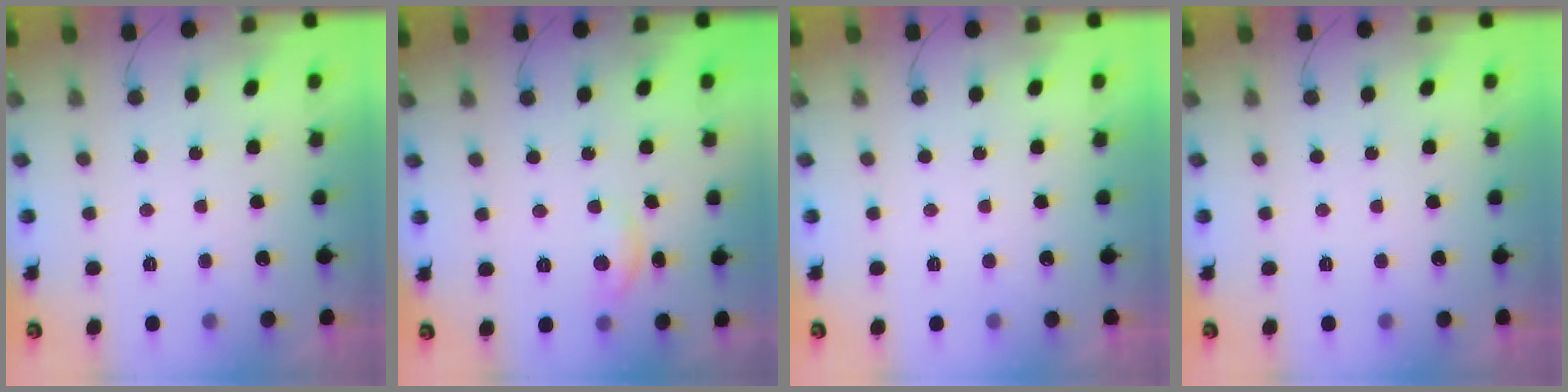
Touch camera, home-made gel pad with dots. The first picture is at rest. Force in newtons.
{"total": 4.0, "press": 4.0, "slide": 0.2}
{"total": 0.0}
{"total": 0.0}